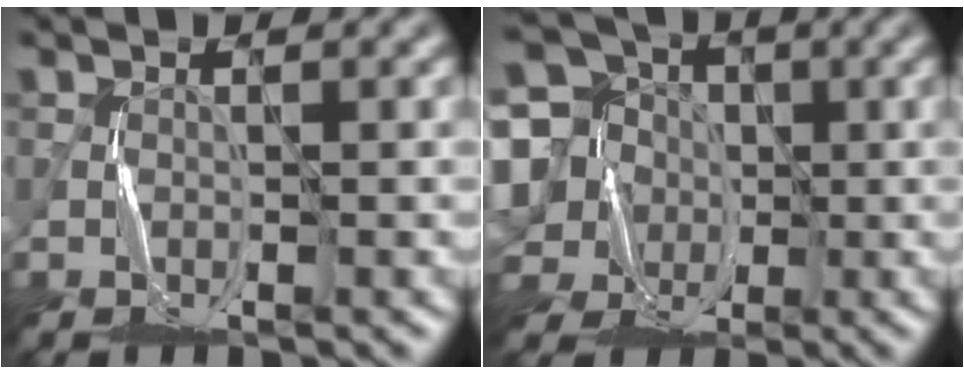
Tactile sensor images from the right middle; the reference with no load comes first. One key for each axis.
{"total": 11.5, "fx": 0.5, "fy": 10.3, "fz": 5.2, "tx": -0.154, "ty": 0.040, "tz": -0.028}